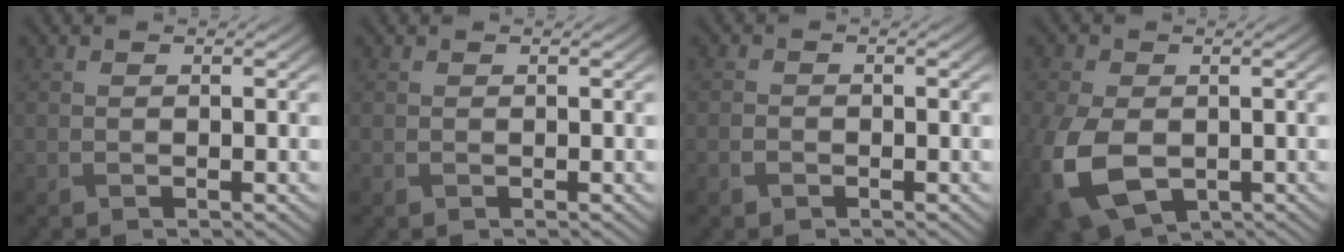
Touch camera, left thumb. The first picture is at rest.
{"total": 0.0}
{"total": 1.3, "force": [-0.8, 0.8, 0.5], "torque": [-0.014, 0.000, -0.017]}
{"total": 10.3, "force": [-2.9, 6.7, 7.3], "torque": [-0.206, -0.038, -0.042]}